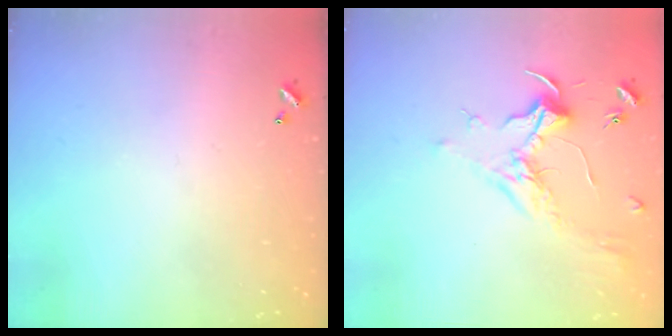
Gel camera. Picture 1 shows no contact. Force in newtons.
{"total": 1.9, "press": 1.7, "slide": 0.7}